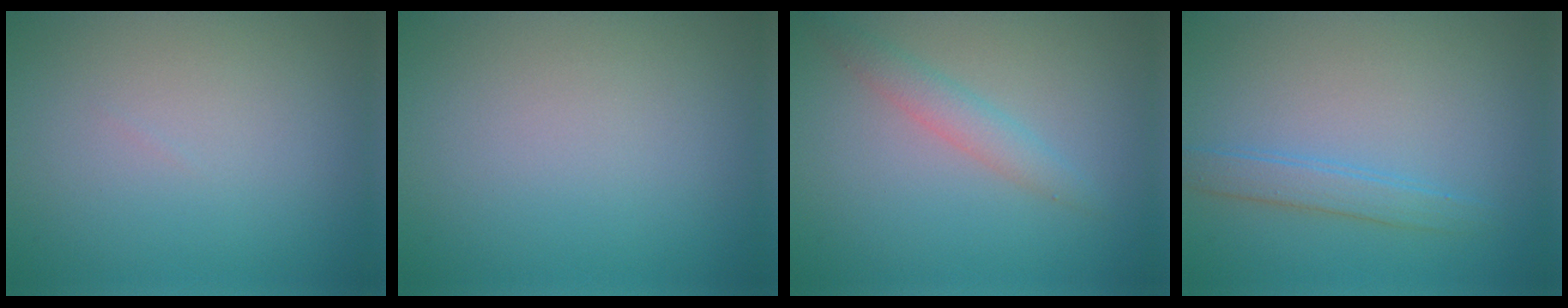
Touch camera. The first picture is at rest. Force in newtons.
{"total": 0.0}
{"total": 2.0, "press": 2.0, "slide": 0.2}
{"total": 2.1, "press": 2.1, "slide": 0.1}